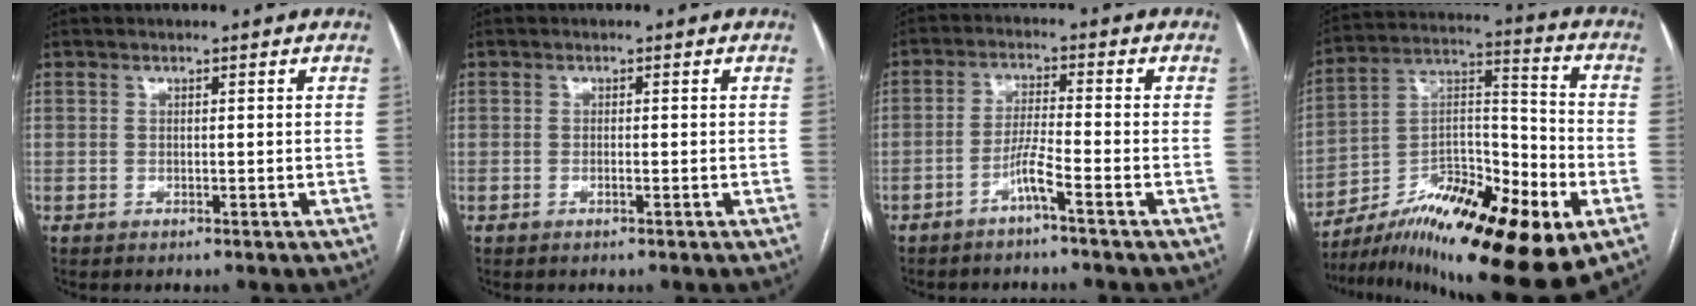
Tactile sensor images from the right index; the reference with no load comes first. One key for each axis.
{"total": 0.6, "fx": -0.3, "fy": 0.0, "fz": 0.6, "tx": -0.012, "ty": 0.001, "tz": -0.004}
{"total": 3.9, "fx": -2.5, "fy": -0.6, "fz": 3.0, "tx": -0.060, "ty": 0.004, "tz": -0.050}
{"total": 23.3, "fx": -13.4, "fy": 5.1, "fz": 18.3, "tx": -0.272, "ty": 0.009, "tz": -0.215}